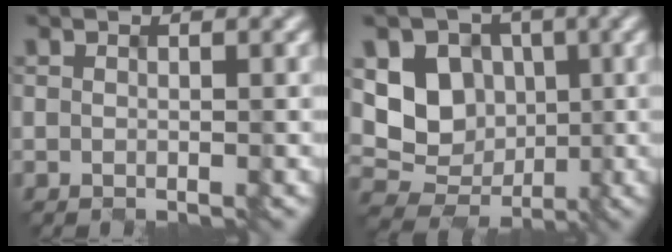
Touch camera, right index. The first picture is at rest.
{"total": 9.4, "force": [1.2, 7.8, 5.1], "torque": [-0.088, 0.018, 0.003]}